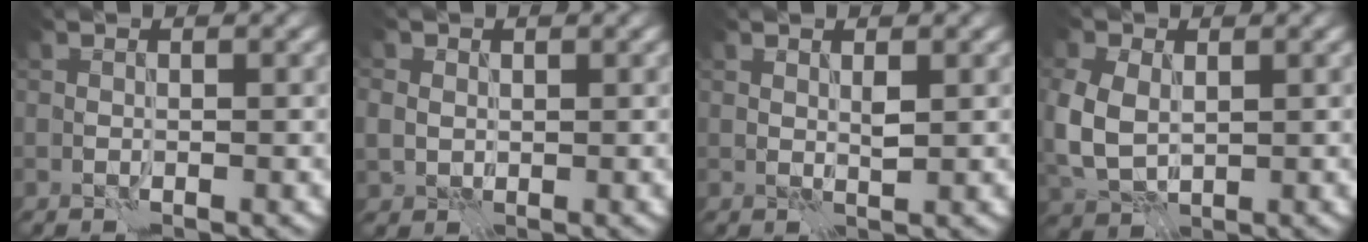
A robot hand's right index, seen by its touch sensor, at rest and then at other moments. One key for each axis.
{"total": 2.2, "fx": 0.6, "fy": 2.0, "fz": 0.6, "tx": -0.010, "ty": 0.004, "tz": 0.010}
{"total": 0.8, "fx": 0.7, "fy": 0.1, "fz": 0.4, "tx": -0.010, "ty": -0.003, "tz": 0.012}
{"total": 5.3, "fx": 0.5, "fy": 3.9, "fz": 3.5, "tx": -0.098, "ty": -0.006, "tz": 0.014}